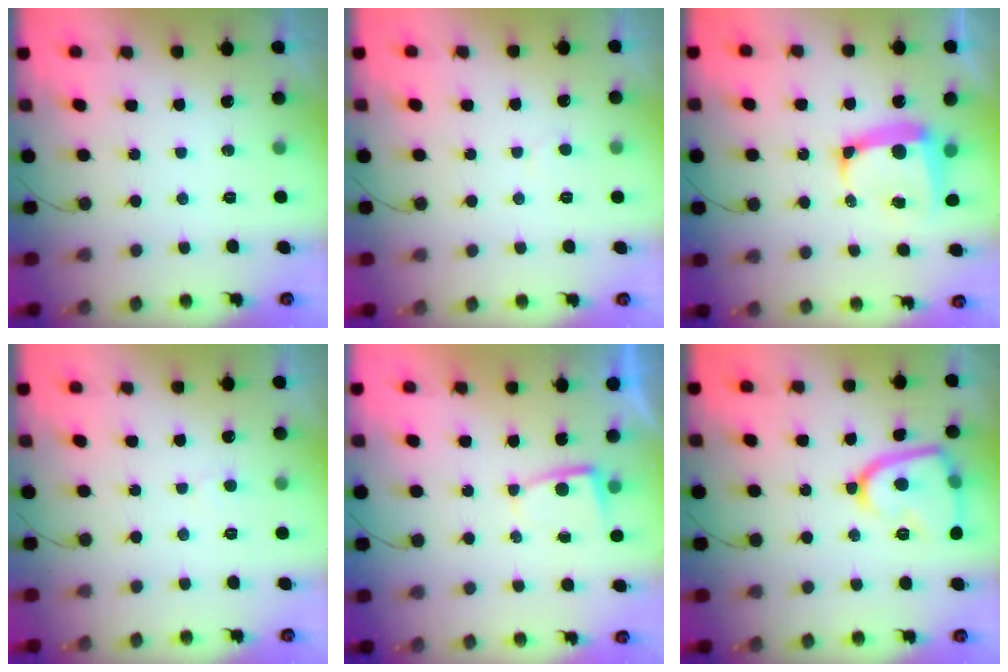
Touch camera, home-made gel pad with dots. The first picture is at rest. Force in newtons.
{"total": 2.7, "press": 2.7, "slide": 0.3}
{"total": 10.6, "press": 10.6, "slide": 1.2}
{"total": 2.8, "press": 2.8, "slide": 0.3}
{"total": 2.0, "press": 2.0, "slide": 0.3}
{"total": 14.7, "press": 14.6, "slide": 1.1}